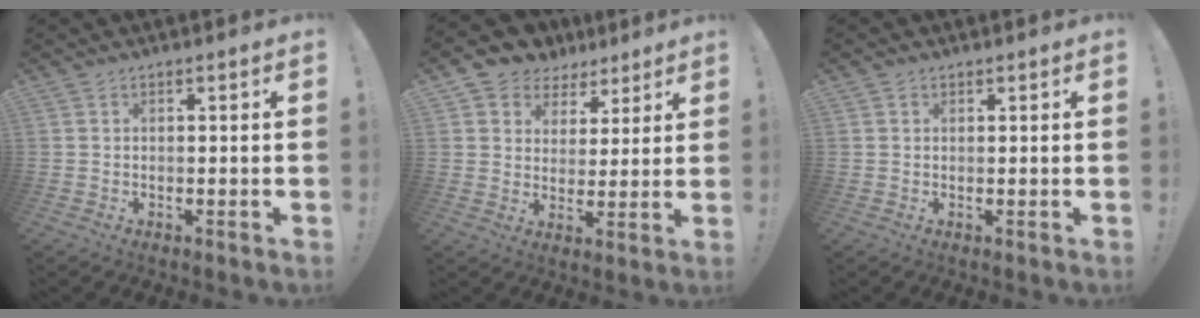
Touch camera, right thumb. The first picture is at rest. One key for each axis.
{"total": 7.5, "fx": 4.7, "fy": 5.8, "fz": 0.8, "tx": -0.021, "ty": -0.036, "tz": 0.094}
{"total": 0.8, "fx": 0.6, "fy": 0.5, "fz": 0.0, "tx": 0.001, "ty": 0.000, "tz": 0.012}